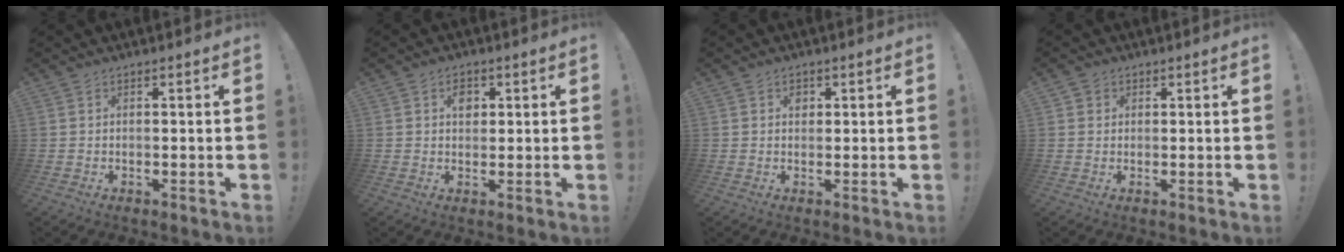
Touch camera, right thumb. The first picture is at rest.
{"total": 3.5, "force": [1.1, 2.6, 2.0], "torque": [-0.018, -0.003, 0.014]}
{"total": 1.4, "force": [0.3, 1.2, 0.6], "torque": [-0.003, 0.000, 0.002]}
{"total": 1.7, "force": [0.8, 1.4, 0.2], "torque": [0.000, -0.001, 0.014]}